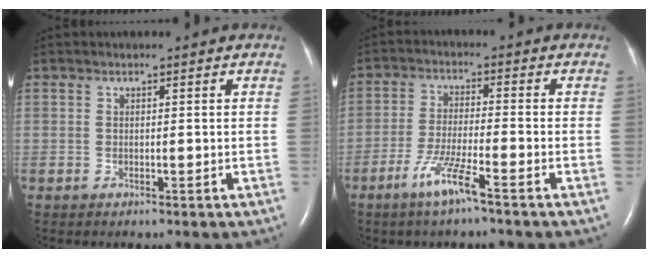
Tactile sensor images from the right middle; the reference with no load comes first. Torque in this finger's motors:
{"motor_torque": [0.72, -0.67, 0.15, 0.08]}